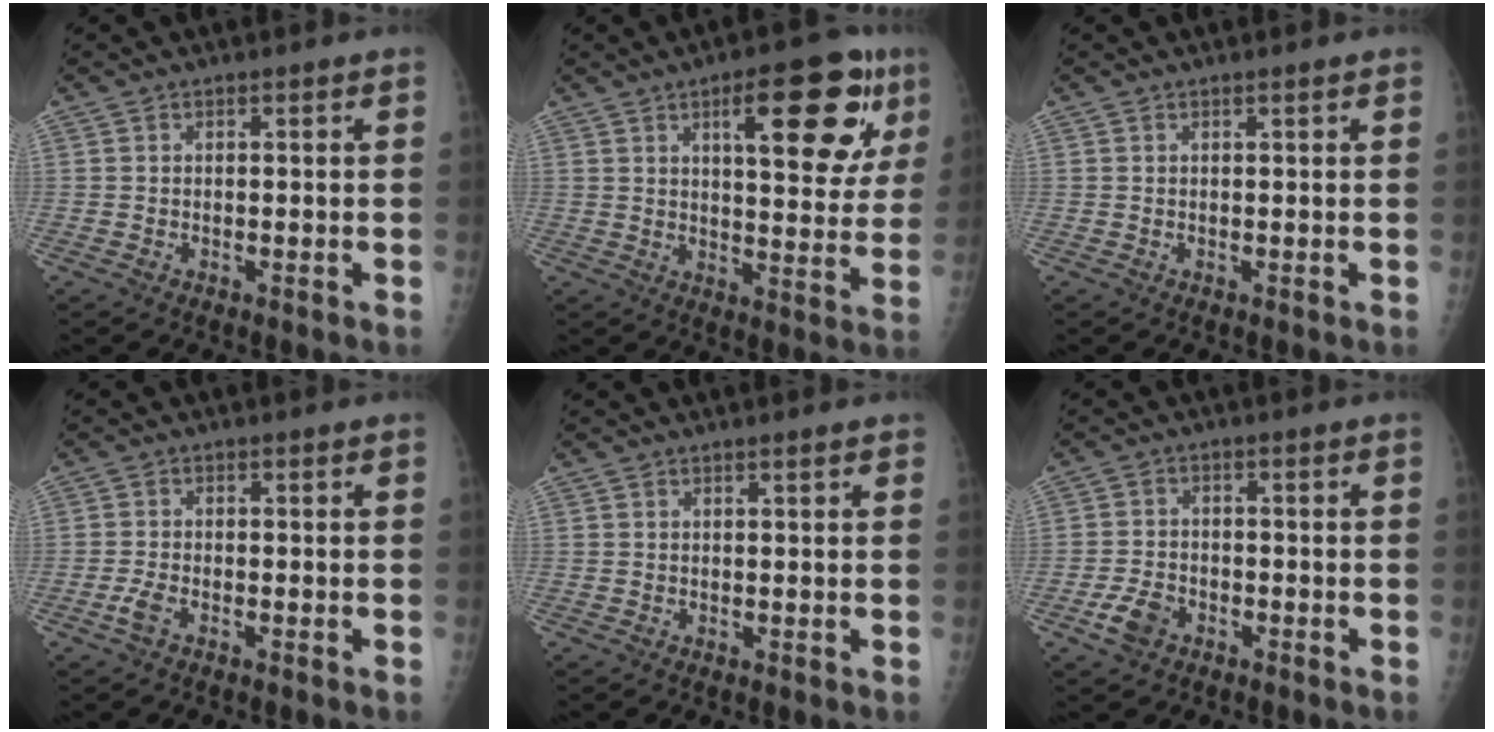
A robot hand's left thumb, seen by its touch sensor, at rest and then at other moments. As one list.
[{"total": 17.8, "force": [7.8, 6.1, 14.9], "torque": [-0.162, -0.016, 0.103]}, {"total": 0.7, "force": [0.4, 0.1, 0.6], "torque": [-0.009, 0.002, 0.003]}, {"total": 2.5, "force": [-1.4, 1.0, 1.8], "torque": [-0.048, 0.007, -0.030]}, {"total": 1.0, "force": [0.6, 0.2, 0.8], "torque": [-0.011, 0.000, 0.007]}, {"total": 4.8, "force": [-2.6, 3.1, 2.6], "torque": [-0.051, 0.016, -0.048]}]